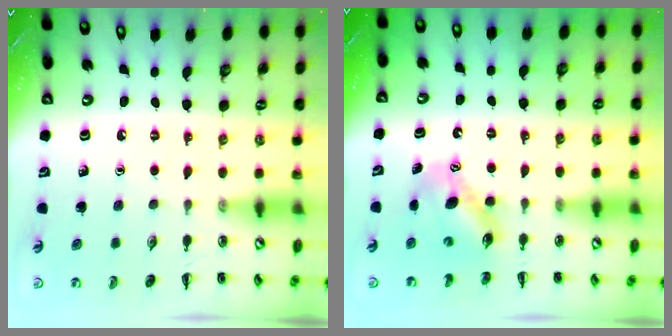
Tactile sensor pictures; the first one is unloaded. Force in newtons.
{"total": 6.6, "press": 6.6, "slide": 0.6}